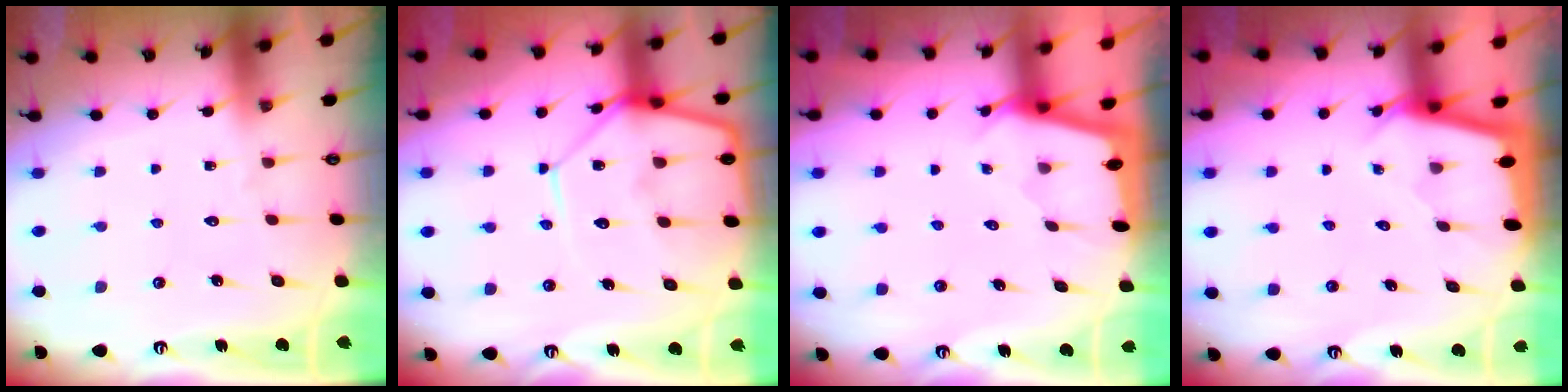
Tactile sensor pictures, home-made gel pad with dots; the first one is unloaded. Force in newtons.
{"total": 12.5, "press": 12.5, "slide": 0.9}
{"total": 1.9, "press": 1.9, "slide": 0.1}
{"total": 2.1, "press": 2.1, "slide": 0.1}